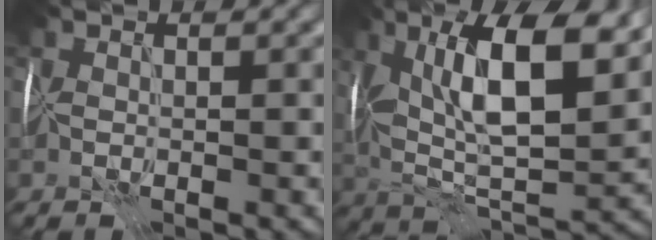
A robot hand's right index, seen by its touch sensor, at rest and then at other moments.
{"total": 13.3, "force": [4.5, 5.5, 11.2], "torque": [-0.186, 0.009, 0.075]}